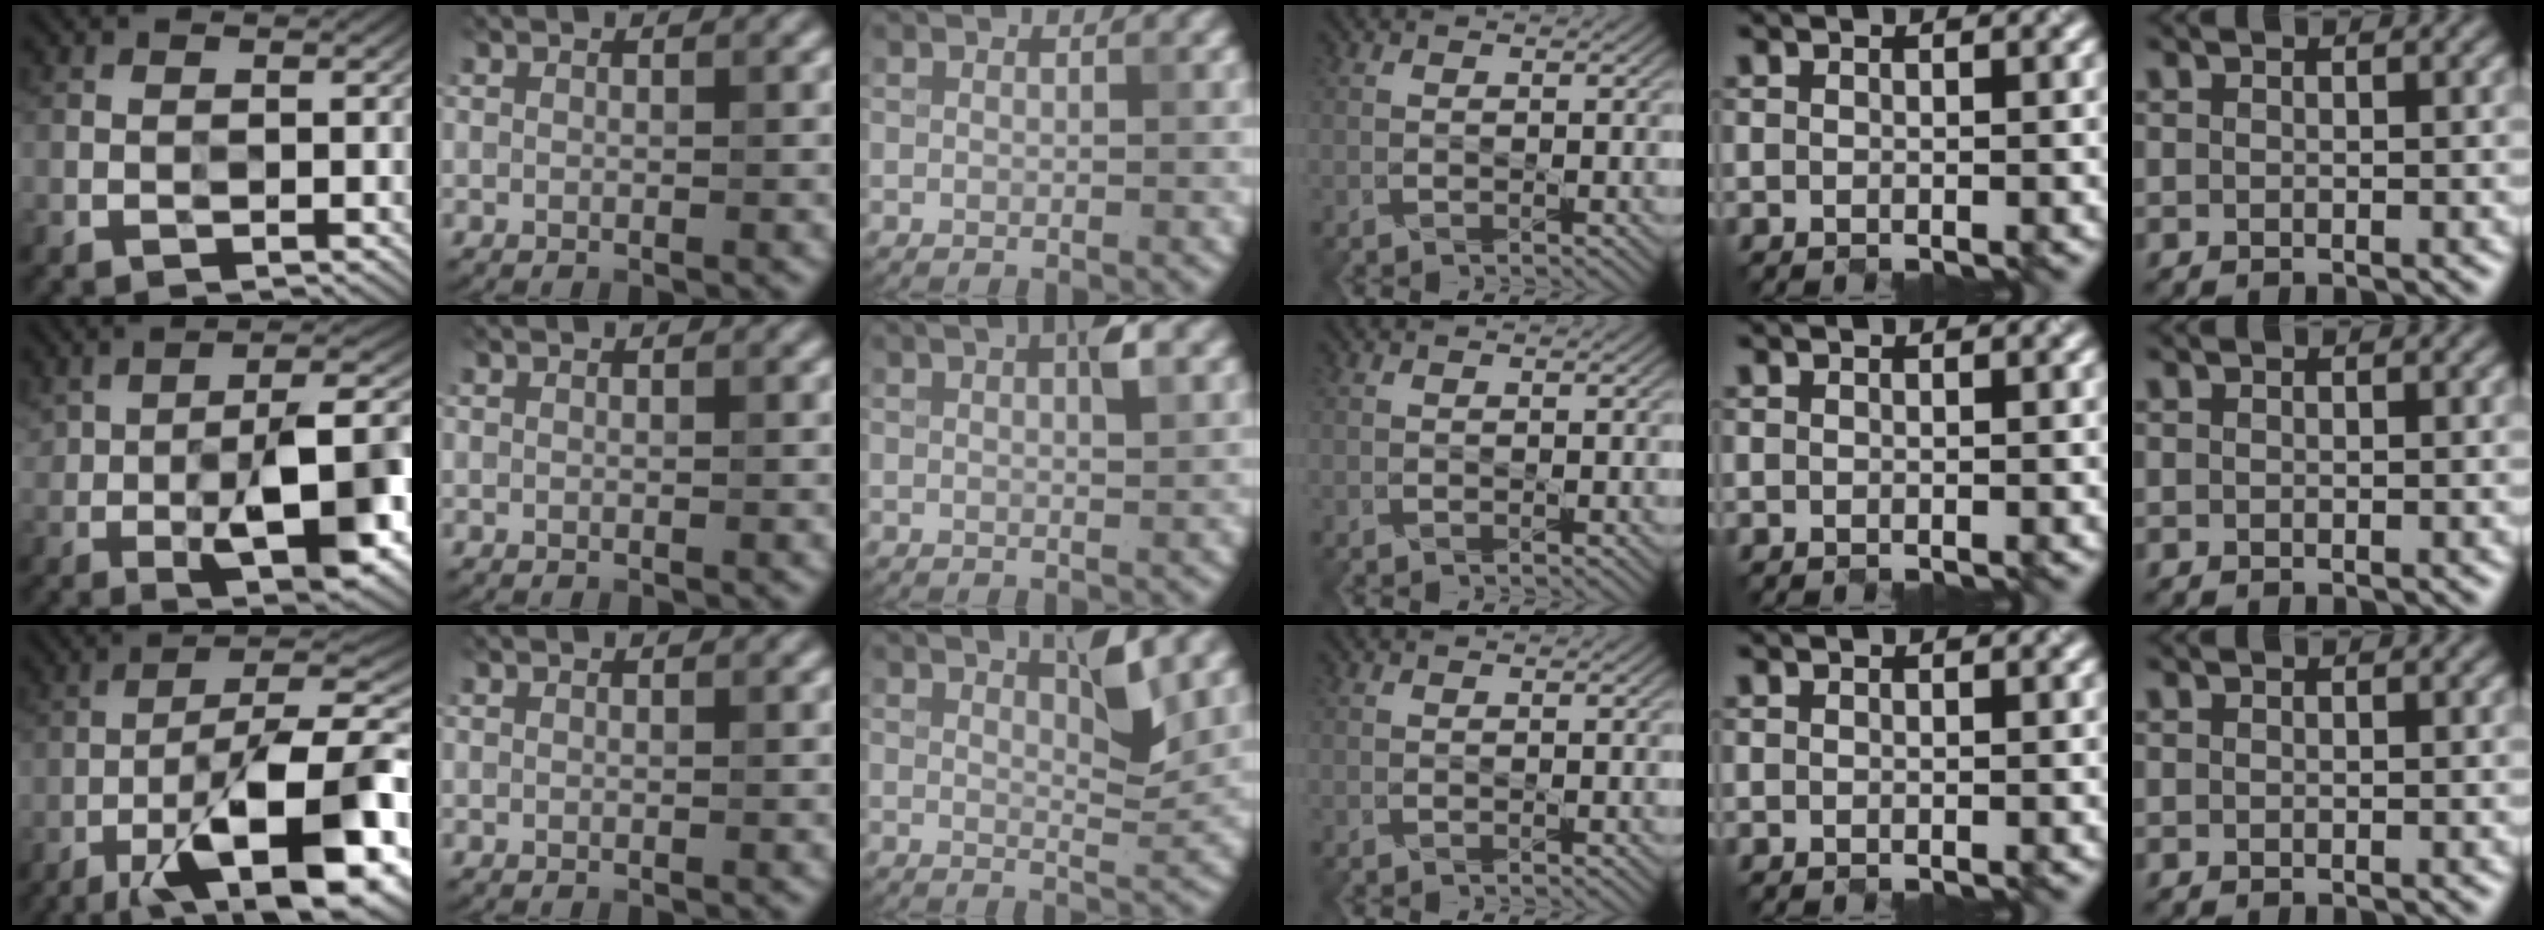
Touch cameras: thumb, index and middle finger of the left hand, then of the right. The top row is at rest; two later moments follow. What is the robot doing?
{"motion": "open", "object": "hinged tin"}